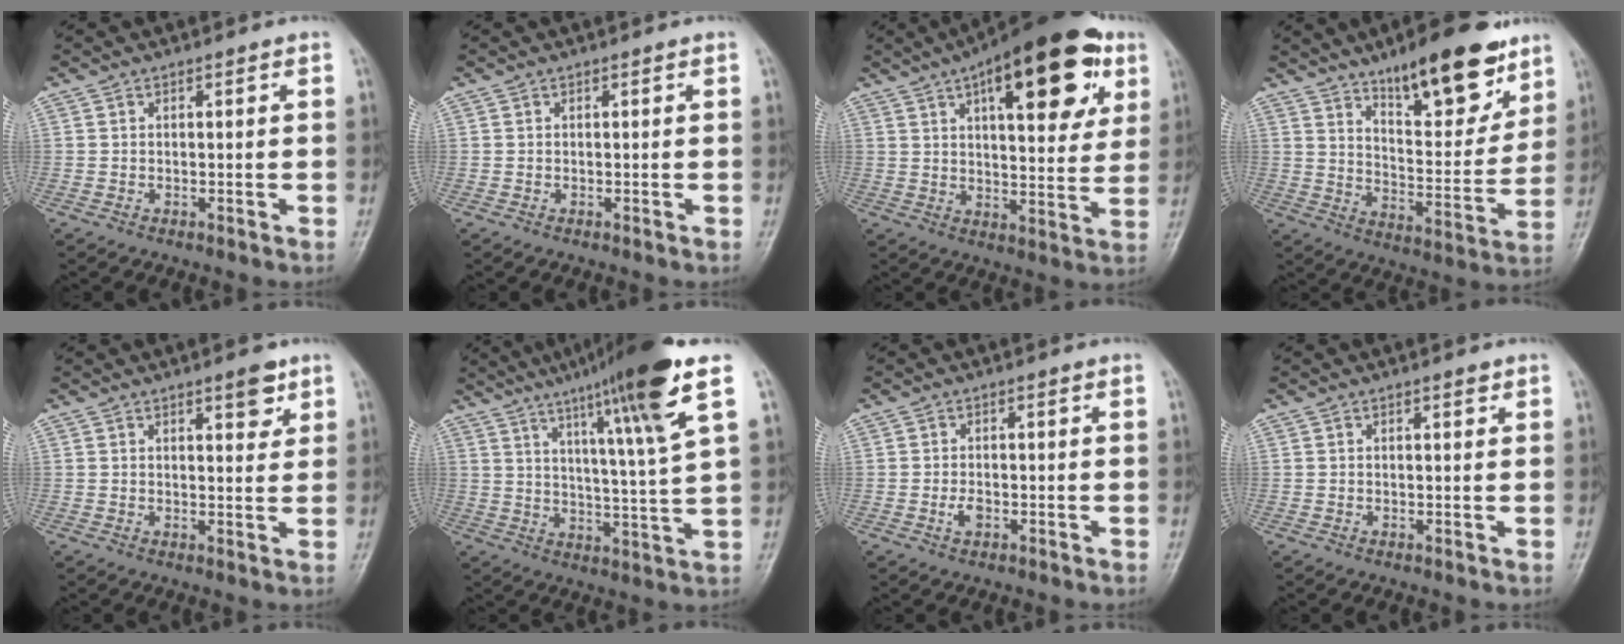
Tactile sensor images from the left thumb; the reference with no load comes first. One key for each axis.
{"total": 0.0}
{"total": 23.0, "fx": 10.4, "fy": 9.1, "fz": 18.3, "tx": -0.228, "ty": -0.011, "tz": 0.146}
{"total": 18.9, "fx": 12.5, "fy": 6.3, "fz": 12.7, "tx": -0.143, "ty": -0.073, "tz": 0.198}
{"total": 4.4, "fx": 2.7, "fy": 1.7, "fz": 3.1, "tx": -0.026, "ty": -0.014, "tz": 0.035}
{"total": 17.5, "fx": 9.9, "fy": -0.1, "fz": 14.5, "tx": -0.222, "ty": -0.036, "tz": 0.150}
{"total": 2.0, "fx": -0.7, "fy": 1.2, "fz": 1.5, "tx": -0.028, "ty": 0.000, "tz": -0.013}
{"total": 1.2, "fx": 0.8, "fy": 0.4, "fz": 0.8, "tx": -0.008, "ty": -0.003, "tz": 0.011}